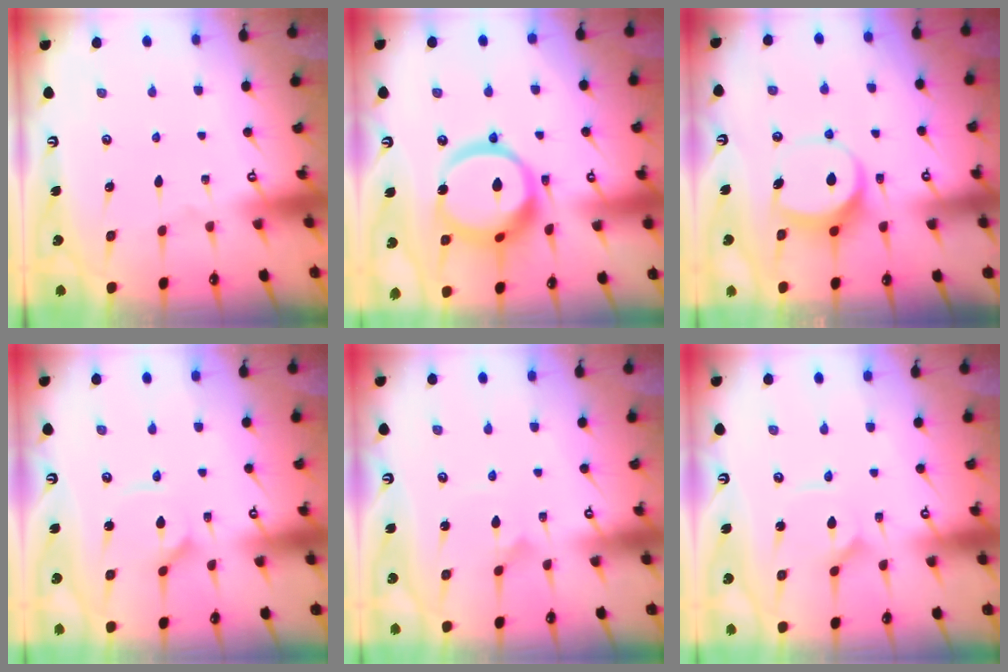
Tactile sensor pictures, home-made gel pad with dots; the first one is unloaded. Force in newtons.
{"total": 18.5, "press": 18.4, "slide": 2.1}
{"total": 7.9, "press": 7.9, "slide": 0.8}
{"total": 2.2, "press": 2.2, "slide": 0.3}
{"total": 2.5, "press": 2.5, "slide": 0.2}
{"total": 1.5, "press": 1.5, "slide": 0.1}